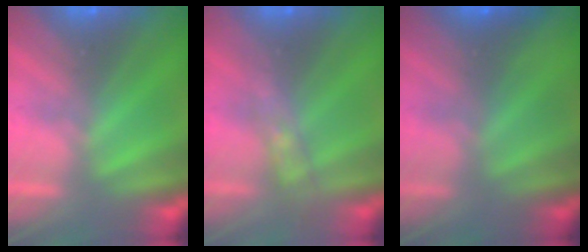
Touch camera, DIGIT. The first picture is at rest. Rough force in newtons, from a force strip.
{"total": 2.8}
{"total": 1.2}